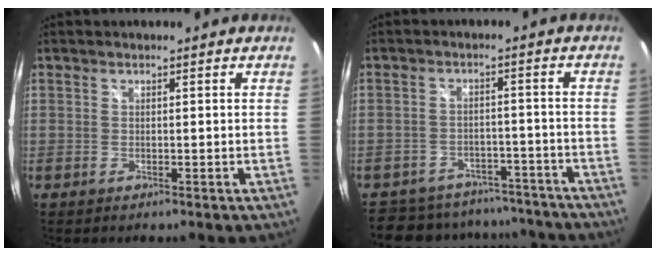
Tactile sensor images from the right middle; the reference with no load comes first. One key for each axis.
{"total": 16.4, "fx": -14.2, "fy": 7.0, "fz": 4.1, "tx": -0.097, "ty": 0.027, "tz": -0.181}